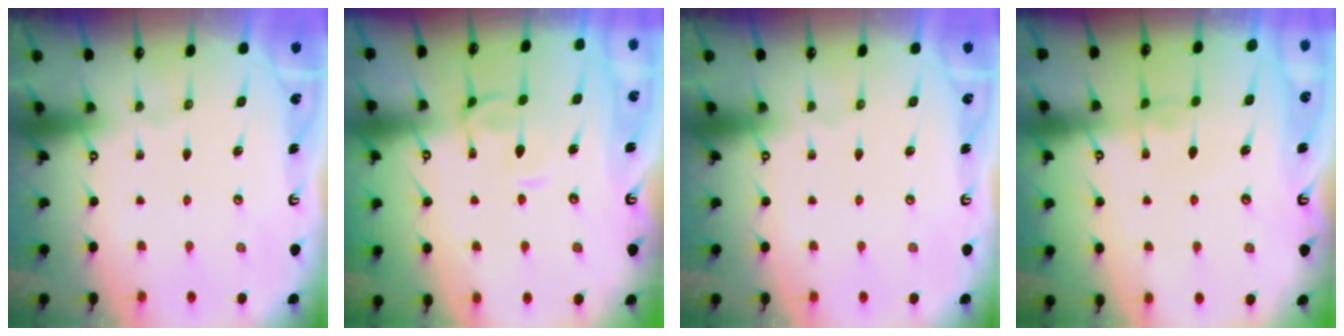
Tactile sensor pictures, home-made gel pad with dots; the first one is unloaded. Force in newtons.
{"total": 1.1, "press": 0.9, "slide": 0.6}
{"total": 0.0}
{"total": 1.8, "press": 1.7, "slide": 0.5}